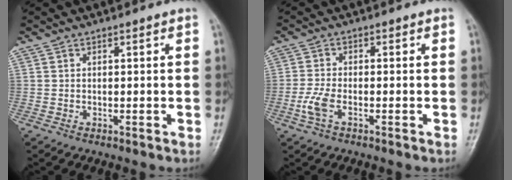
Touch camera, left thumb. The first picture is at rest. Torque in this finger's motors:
{"motor_torque": [-0.08, 0.14, 0.35, 0.06, 0.03]}